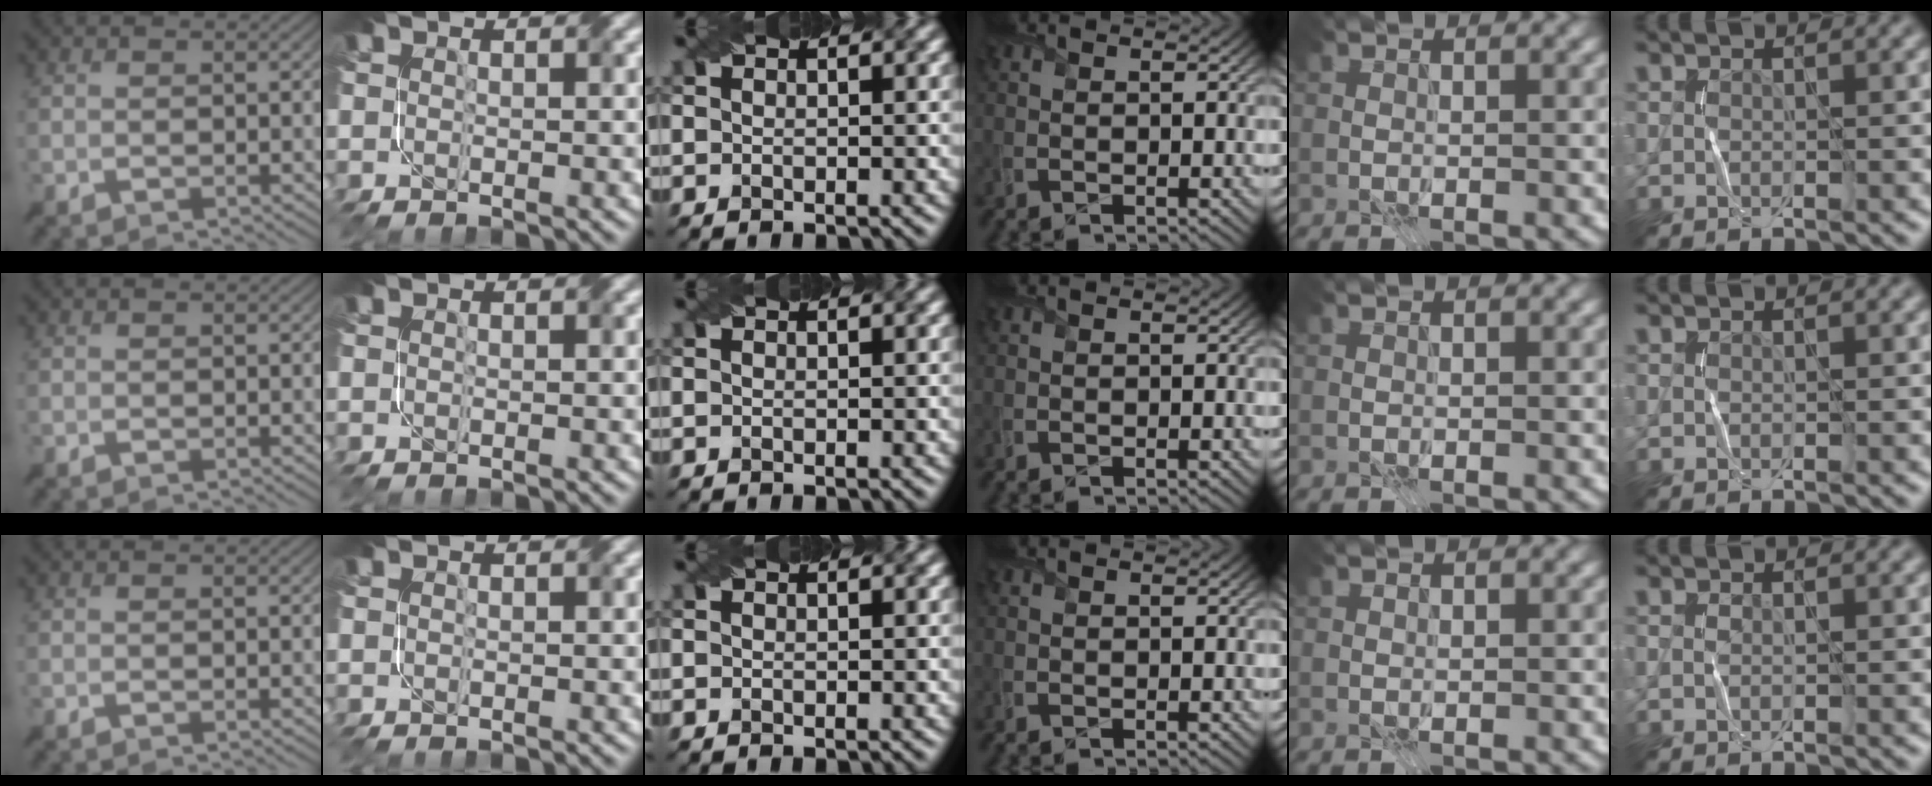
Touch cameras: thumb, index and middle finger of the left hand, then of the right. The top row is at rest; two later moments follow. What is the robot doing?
{"motion": "fold", "object": "file"}